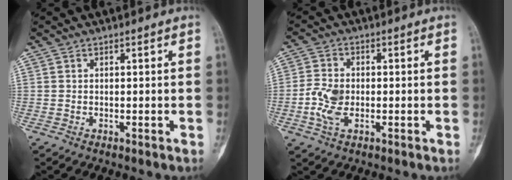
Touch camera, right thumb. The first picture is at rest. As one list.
[{"total": 6.3, "force": [-1.1, 4.0, 4.7], "torque": [-0.102, 0.006, -0.022]}]